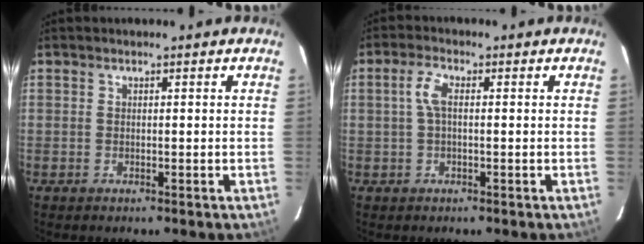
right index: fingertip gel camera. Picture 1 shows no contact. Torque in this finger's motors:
{"motor_torque": [0.27, -0.05, 0.28, 0.07]}